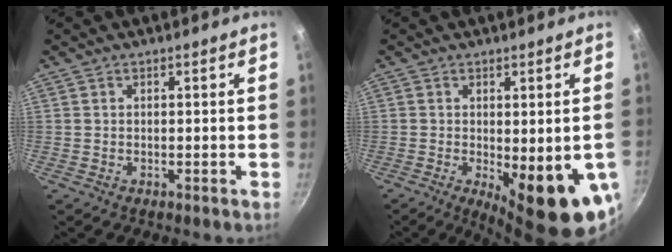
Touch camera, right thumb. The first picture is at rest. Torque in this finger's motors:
{"motor_torque": [-0.02, 1.09, 0.23, -0.04, 0.17]}